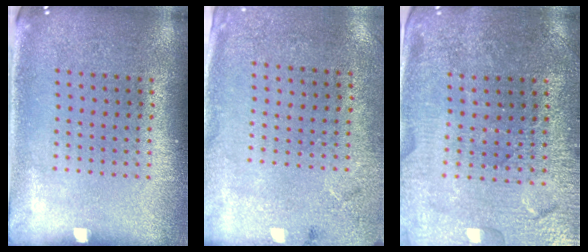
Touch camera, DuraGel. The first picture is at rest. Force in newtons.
{"total": 2.7, "press": 2.2, "slide": 1.7}
{"total": 3.1, "press": 3.1, "slide": 0.0}